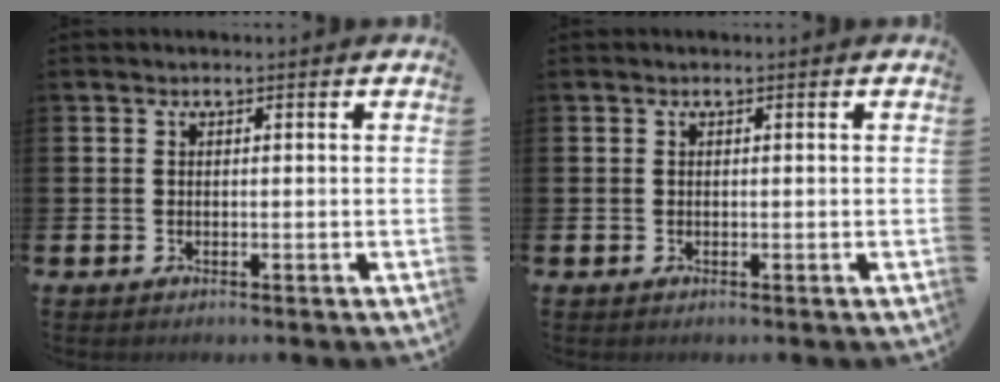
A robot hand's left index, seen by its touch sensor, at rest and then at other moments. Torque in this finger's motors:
{"motor_torque": [-0.04, -0.02, 0.00, 0.00]}